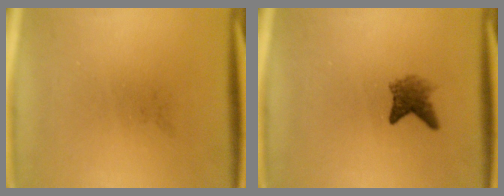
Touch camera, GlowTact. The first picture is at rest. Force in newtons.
{"total": 2.7}